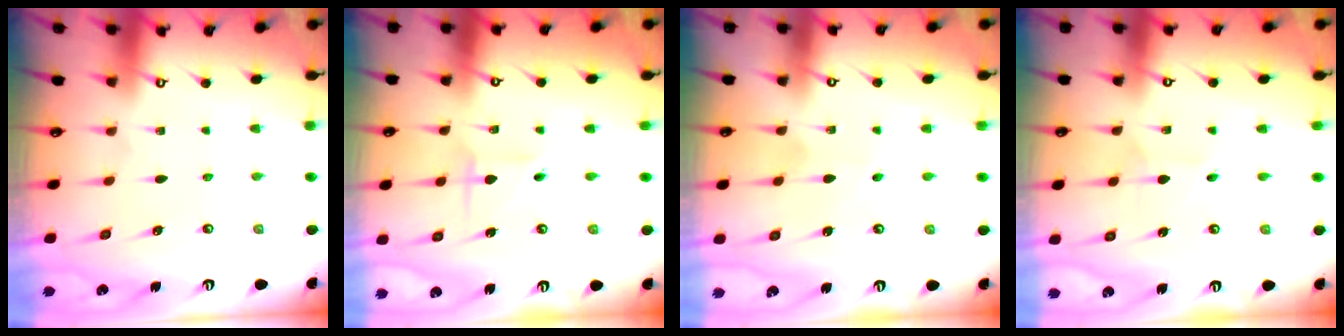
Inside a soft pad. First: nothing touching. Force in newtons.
{"total": 2.6, "press": 2.6, "slide": 0.0}
{"total": 3.7, "press": 3.7, "slide": 0.3}
{"total": 1.8, "press": 1.8, "slide": 0.2}